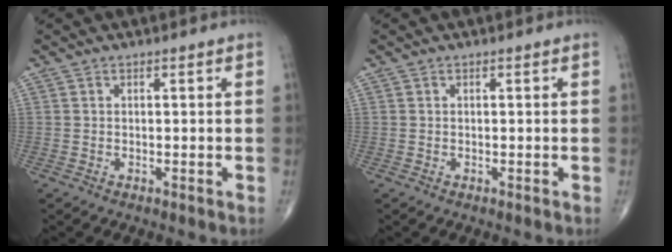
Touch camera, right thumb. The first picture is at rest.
{"total": 0.0}